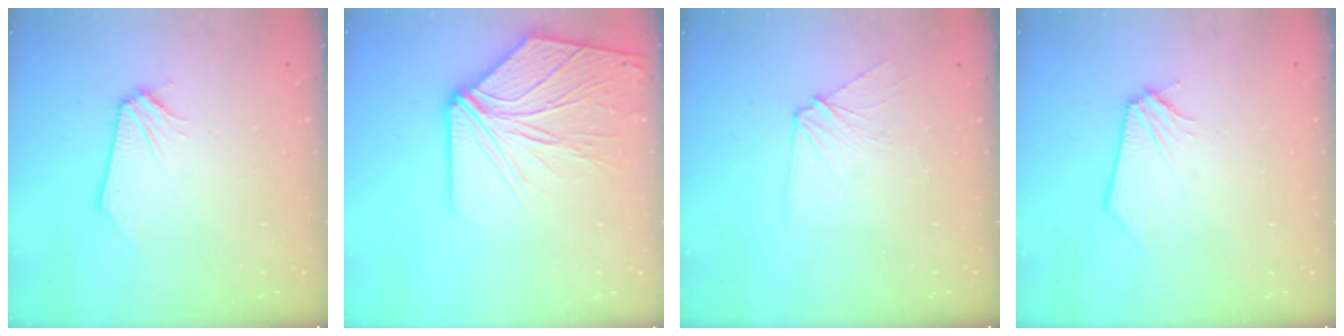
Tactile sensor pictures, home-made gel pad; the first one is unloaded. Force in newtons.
{"total": 11.8, "press": 11.6, "slide": 2.0}
{"total": 4.6, "press": 4.5, "slide": 0.5}
{"total": 0.0}